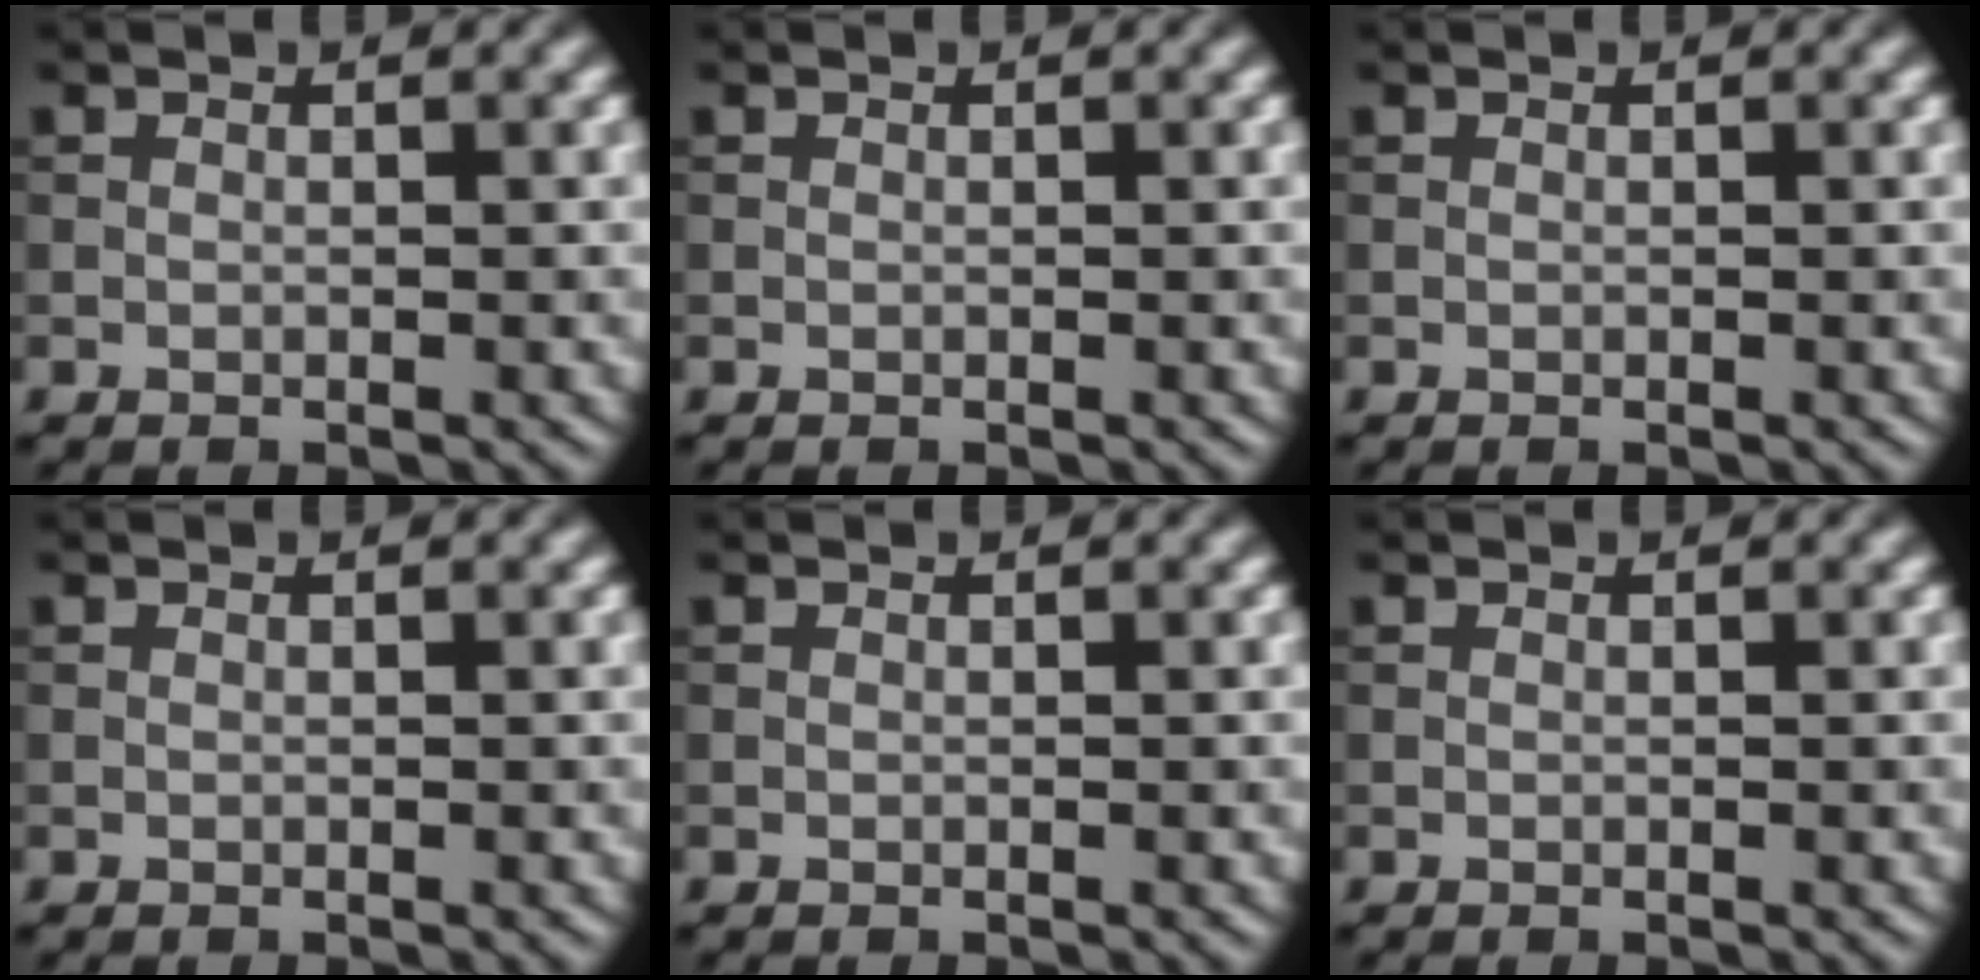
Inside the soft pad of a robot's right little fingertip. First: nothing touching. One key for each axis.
{"total": 0.0}
{"total": 0.0}
{"total": 0.0}
{"total": 0.0}
{"total": 0.0}